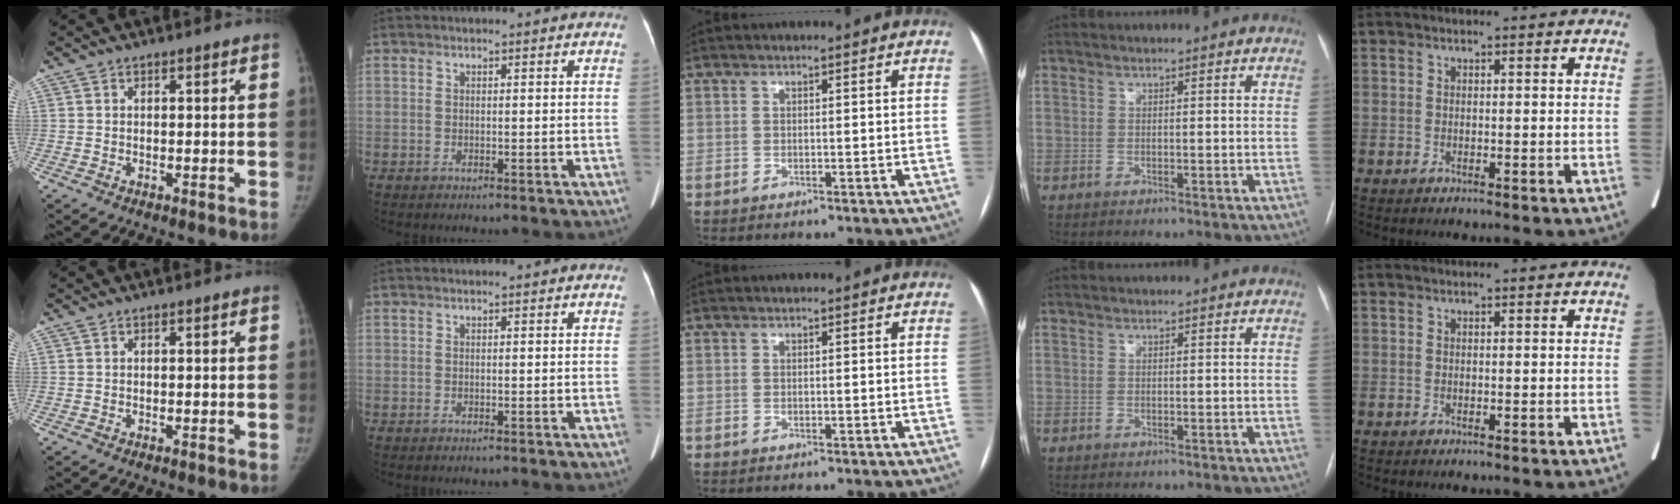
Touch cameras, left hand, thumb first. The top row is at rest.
{}